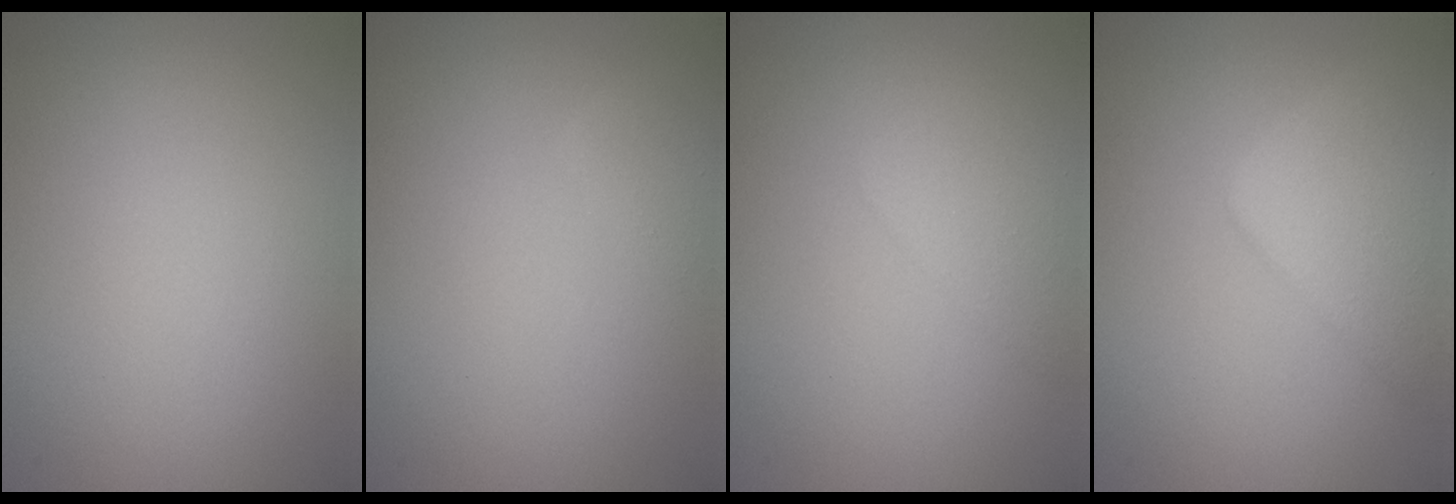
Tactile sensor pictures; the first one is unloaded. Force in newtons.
{"total": 1.9, "press": 1.9, "slide": 0.2}
{"total": 2.1, "press": 2.1, "slide": 0.1}
{"total": 6.6, "press": 6.6, "slide": 0.4}